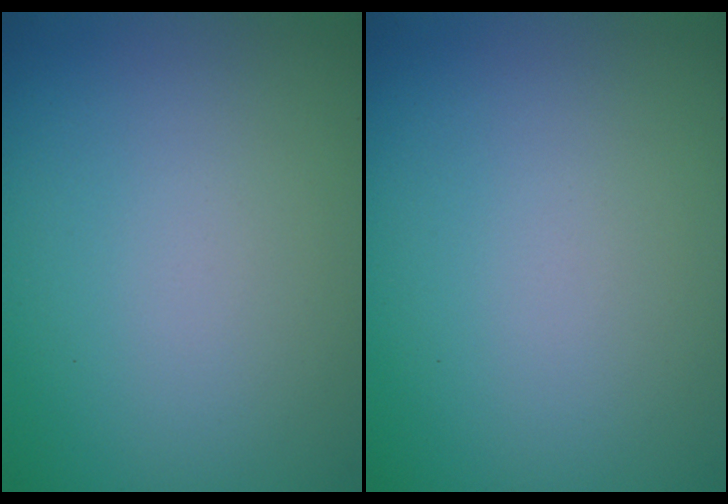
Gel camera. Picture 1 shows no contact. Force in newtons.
{"total": 0.0}